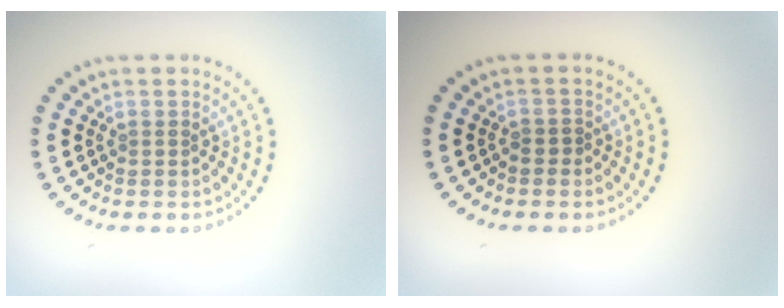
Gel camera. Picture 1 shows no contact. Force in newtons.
{"total": 0.6, "press": 0.4, "slide": 0.5}